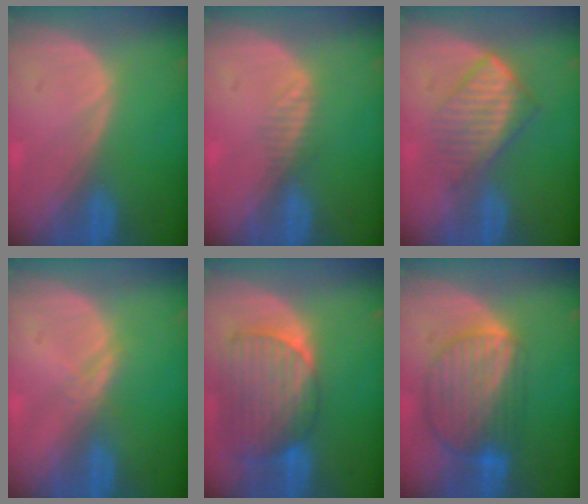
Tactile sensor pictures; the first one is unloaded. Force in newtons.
{"total": 1.7, "press": 1.4, "slide": 1.0}
{"total": 6.8, "press": 6.1, "slide": 3.0}
{"total": 1.3, "press": 1.3, "slide": 0.1}
{"total": 9.9, "press": 8.5, "slide": 5.0}
{"total": 9.3, "press": 7.9, "slide": 4.9}